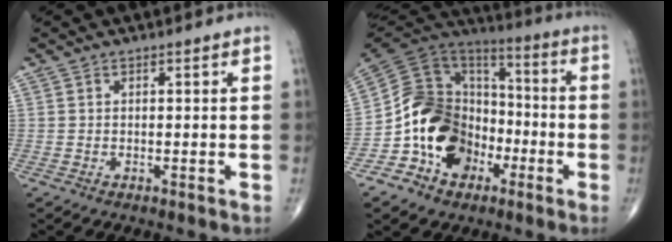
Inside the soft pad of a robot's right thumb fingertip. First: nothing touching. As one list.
[{"total": 18.8, "force": [-6.3, 14.3, 10.5], "torque": [-0.153, 0.078, -0.112]}]